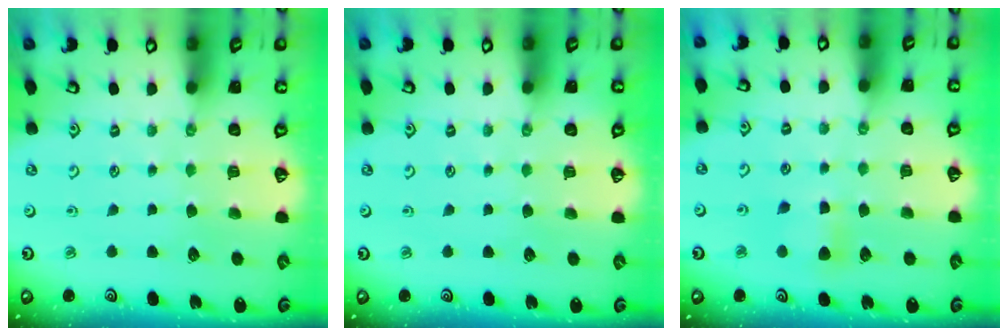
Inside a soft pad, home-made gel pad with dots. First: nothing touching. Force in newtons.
{"total": 0.0}
{"total": 6.2, "press": 6.1, "slide": 0.7}